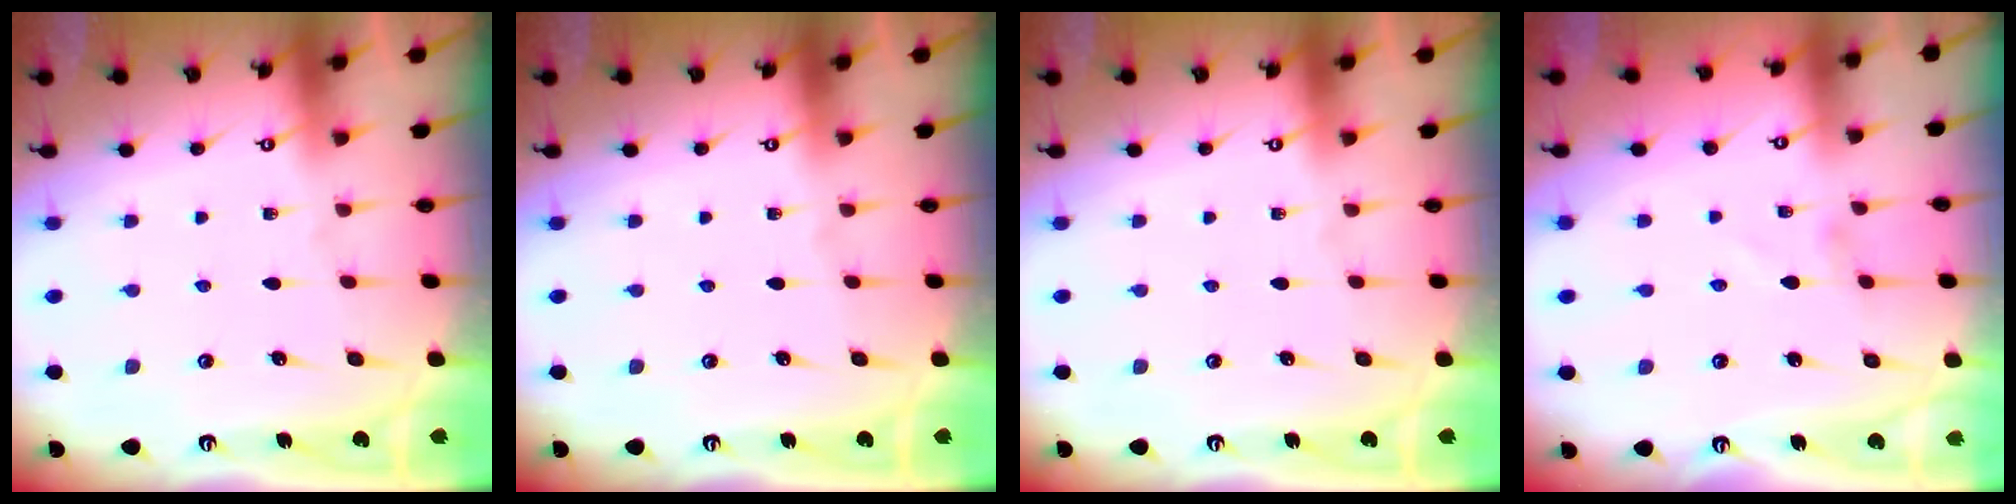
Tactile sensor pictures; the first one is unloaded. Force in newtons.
{"total": 0.0}
{"total": 0.0}
{"total": 1.4, "press": 1.4, "slide": 0.0}